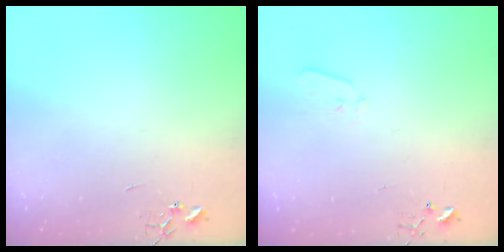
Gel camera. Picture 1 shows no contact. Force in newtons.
{"total": 3.6, "press": 3.5, "slide": 0.6}